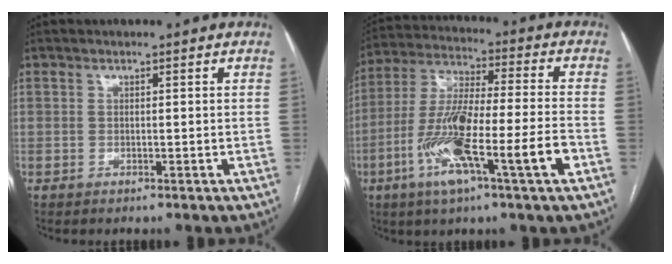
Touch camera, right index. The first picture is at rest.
{"total": 15.9, "force": [-6.1, 0.6, 14.7], "torque": [-0.288, -0.008, -0.110]}